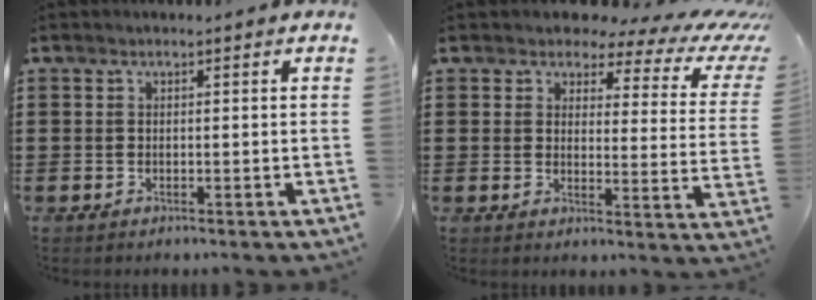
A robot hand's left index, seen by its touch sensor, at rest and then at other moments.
{"total": 4.9, "force": [3.6, 2.1, 2.5], "torque": [-0.053, -0.017, 0.055]}